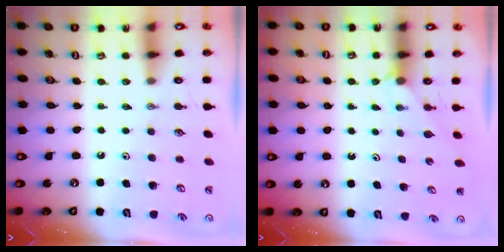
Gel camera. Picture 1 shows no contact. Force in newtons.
{"total": 2.5, "press": 2.5, "slide": 0.2}